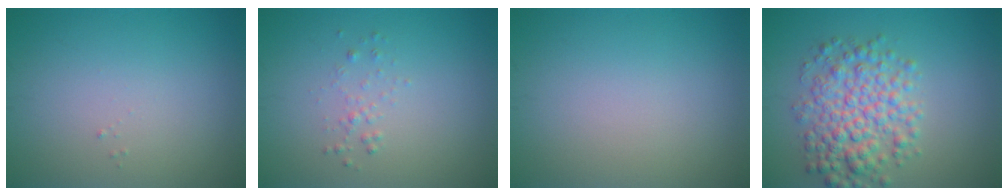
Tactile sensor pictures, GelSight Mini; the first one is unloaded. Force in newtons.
{"total": 0.9, "press": 0.9, "slide": 0.0}
{"total": 0.0}
{"total": 5.8, "press": 5.8, "slide": 0.0}